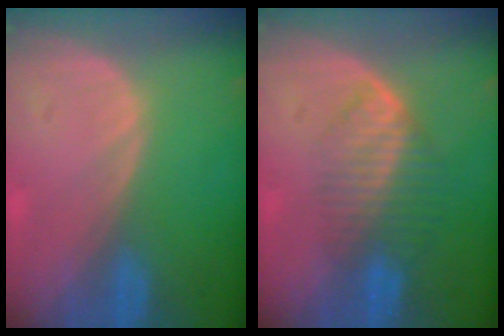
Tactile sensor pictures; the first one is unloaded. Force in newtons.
{"total": 6.7, "press": 5.9, "slide": 3.2}